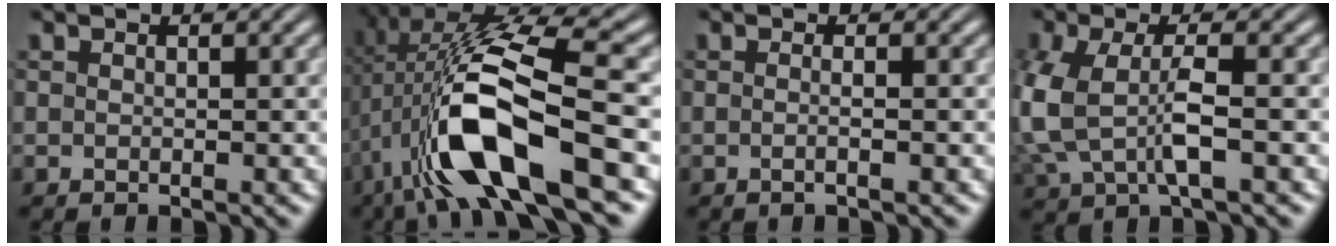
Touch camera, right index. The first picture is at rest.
{"total": 10.5, "force": [-0.8, 3.9, 9.7], "torque": [-0.181, -0.004, -0.007]}
{"total": 0.9, "force": [-0.5, 0.0, 0.8], "torque": [-0.015, 0.005, -0.013]}
{"total": 6.9, "force": [-0.7, 5.0, 4.6], "torque": [-0.131, -0.017, -0.007]}